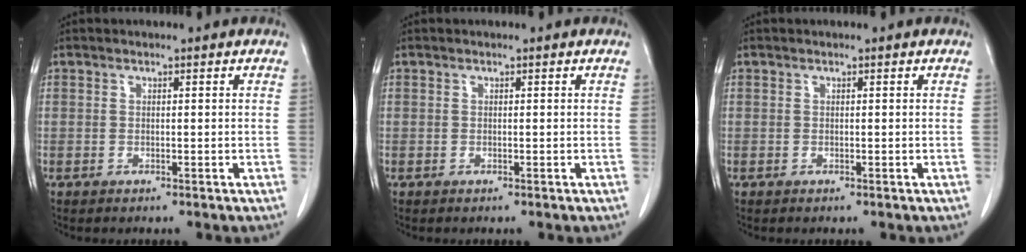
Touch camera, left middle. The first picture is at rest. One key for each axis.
{"total": 0.0}
{"total": 0.0}